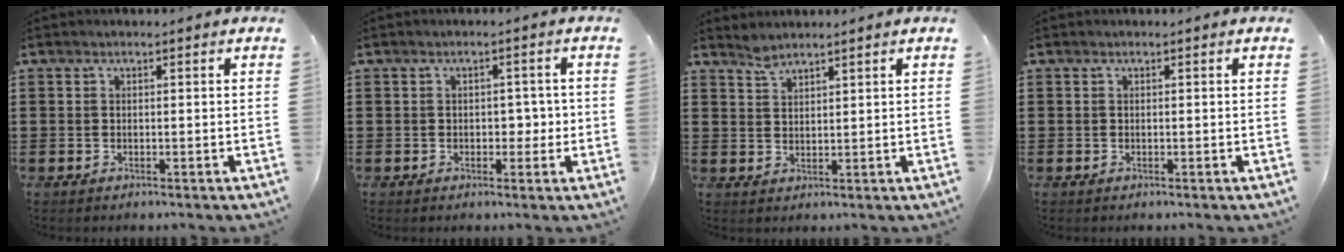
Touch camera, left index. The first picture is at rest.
{"total": 3.0, "force": [-0.1, 2.0, 2.2], "torque": [-0.031, 0.001, -0.010]}
{"total": 2.1, "force": [2.0, 0.4, 0.6], "torque": [-0.017, -0.001, 0.039]}
{"total": 0.0}